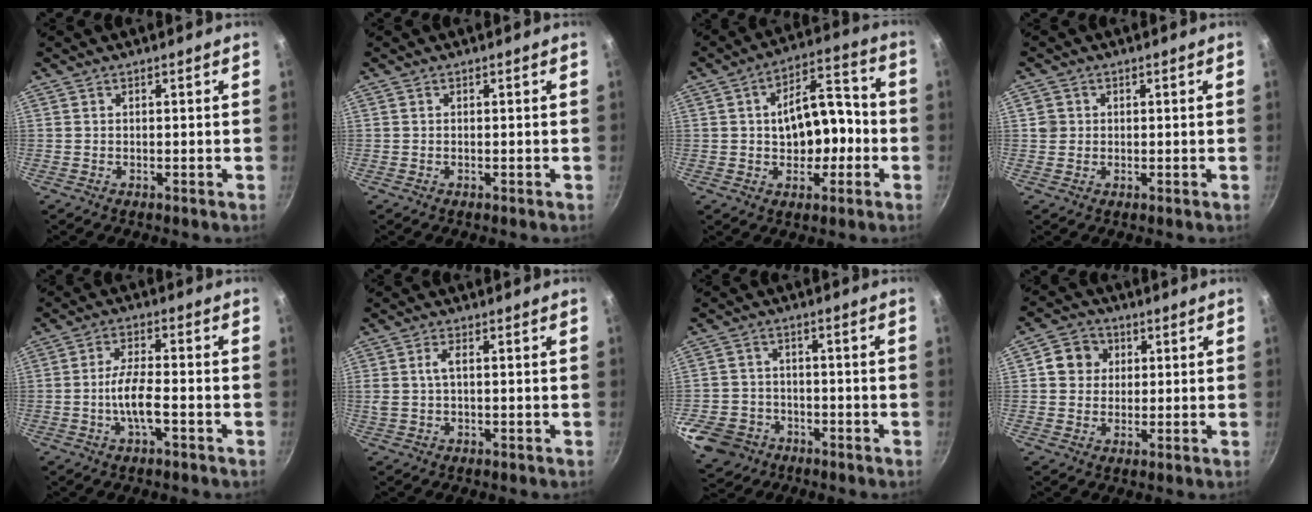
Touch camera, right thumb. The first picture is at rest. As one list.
[{"total": 0.0}, {"total": 12.8, "force": [-0.8, 7.6, 10.3], "torque": [-0.119, 0.040, -0.015]}, {"total": 2.1, "force": [0.4, 2.0, 0.4], "torque": [0.004, 0.002, 0.006]}, {"total": 6.4, "force": [-1.9, 2.2, 5.7], "torque": [-0.114, 0.021, -0.035]}, {"total": 2.8, "force": [0.5, 1.3, 2.5], "torque": [-0.059, 0.005, 0.010]}, {"total": 9.9, "force": [-4.8, 8.0, 3.3], "torque": [-0.069, 0.022, -0.078]}, {"total": 6.8, "force": [1.4, 6.1, 2.5], "torque": [-0.017, 0.004, 0.017]}]